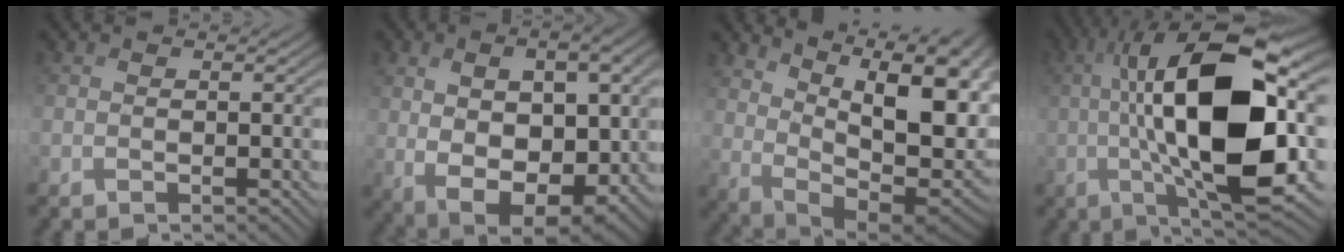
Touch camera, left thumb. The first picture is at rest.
{"total": 15.6, "force": [2.2, 9.1, 12.5], "torque": [-0.208, -0.030, 0.062]}
{"total": 15.8, "force": [5.3, 7.0, 13.2], "torque": [-0.211, 0.013, 0.095]}
{"total": 18.8, "force": [0.3, 7.1, 17.4], "torque": [-0.308, 0.010, 0.002]}